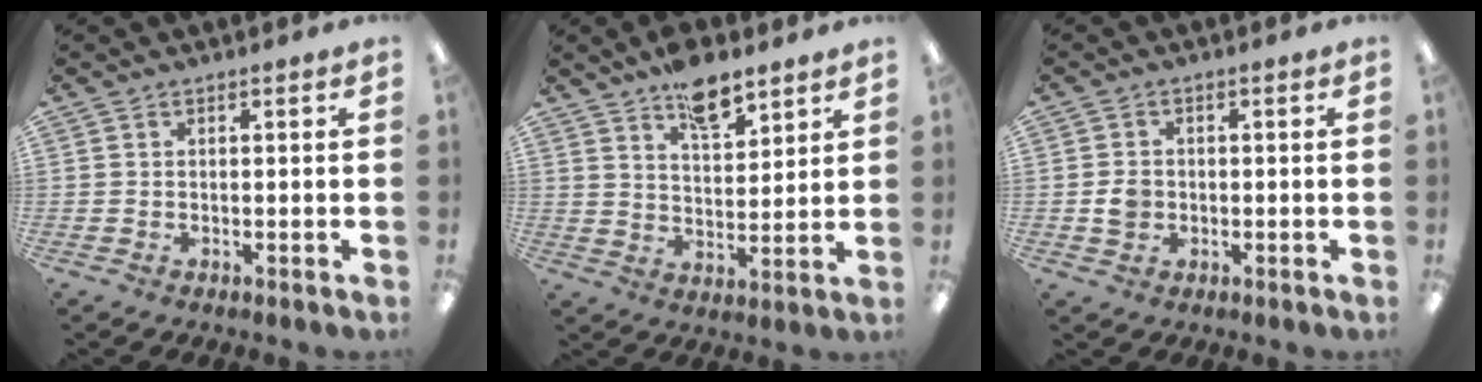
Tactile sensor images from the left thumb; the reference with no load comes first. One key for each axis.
{"total": 9.7, "fx": 7.2, "fy": 4.4, "fz": 4.8, "tx": -0.067, "ty": -0.038, "tz": 0.125}
{"total": 3.2, "fx": -0.4, "fy": 2.7, "fz": 1.7, "tx": -0.022, "ty": 0.003, "tz": -0.010}